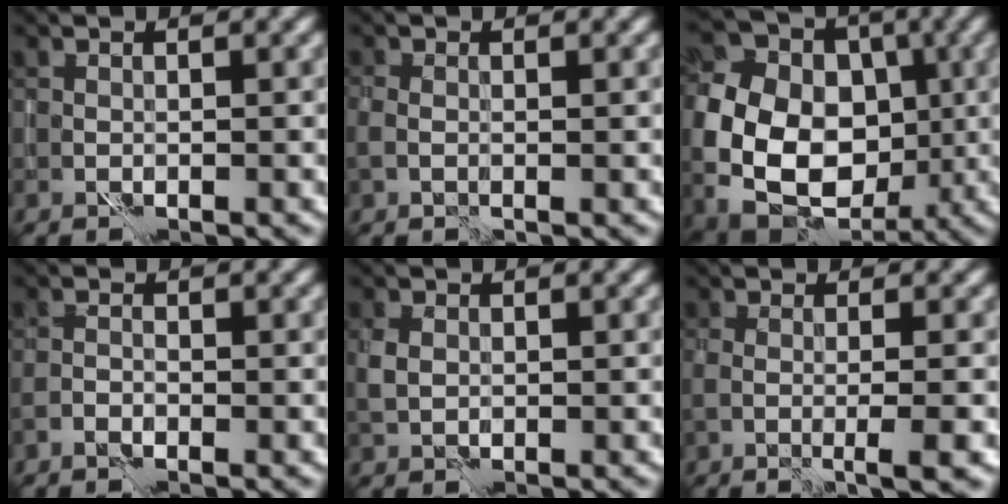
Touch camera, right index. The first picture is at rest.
{"total": 1.6, "force": [-0.2, 1.0, 1.2], "torque": [-0.027, -0.002, -0.006]}
{"total": 14.8, "force": [-1.6, 11.8, 8.8], "torque": [-0.171, -0.010, -0.032]}
{"total": 1.1, "force": [-0.7, 0.4, 0.7], "torque": [-0.013, 0.003, -0.016]}
{"total": 1.7, "force": [0.2, 1.3, 1.0], "torque": [-0.027, 0.003, 0.005]}
{"total": 3.4, "force": [-0.4, 0.8, 3.3], "torque": [-0.048, -0.003, -0.008]}